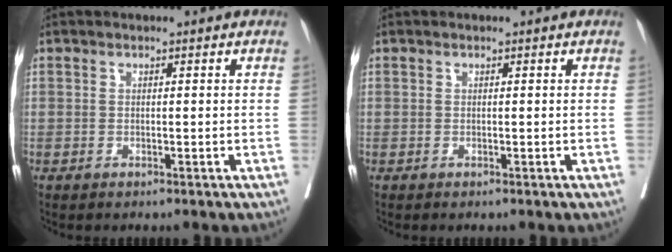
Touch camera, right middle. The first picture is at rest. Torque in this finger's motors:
{"motor_torque": [0.05, -0.05, -0.01, 0.00]}